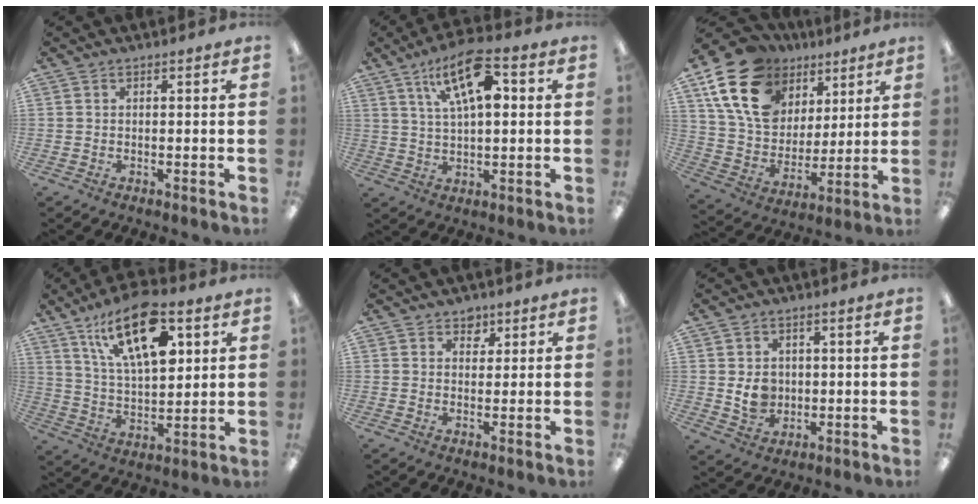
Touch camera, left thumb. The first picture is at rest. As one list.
[{"total": 13.8, "force": [6.1, 5.5, 11.1], "torque": [-0.182, -0.012, 0.103]}, {"total": 20.7, "force": [10.4, 14.4, 10.5], "torque": [-0.196, -0.035, 0.197]}, {"total": 19.8, "force": [10.1, 9.0, 14.4], "torque": [-0.227, -0.036, 0.170]}, {"total": 3.0, "force": [2.0, 2.2, 0.4], "torque": [0.010, -0.006, 0.032]}, {"total": 5.8, "force": [0.3, 4.9, 3.1], "torque": [-0.045, 0.000, 0.005]}]